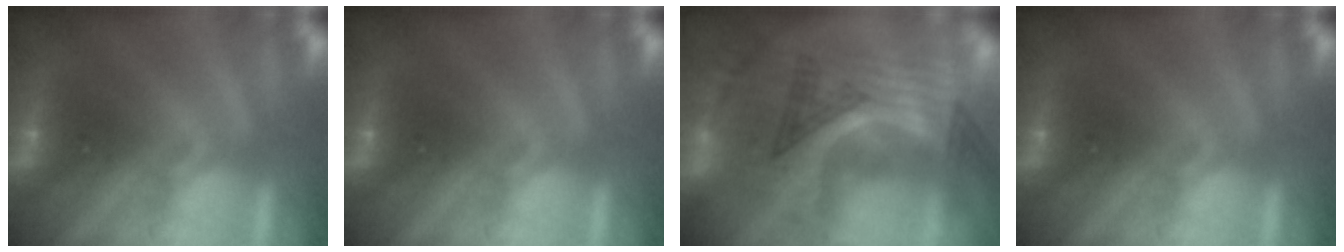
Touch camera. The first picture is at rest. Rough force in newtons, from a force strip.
{"total": 0.0}
{"total": 2.8}
{"total": 0.0}